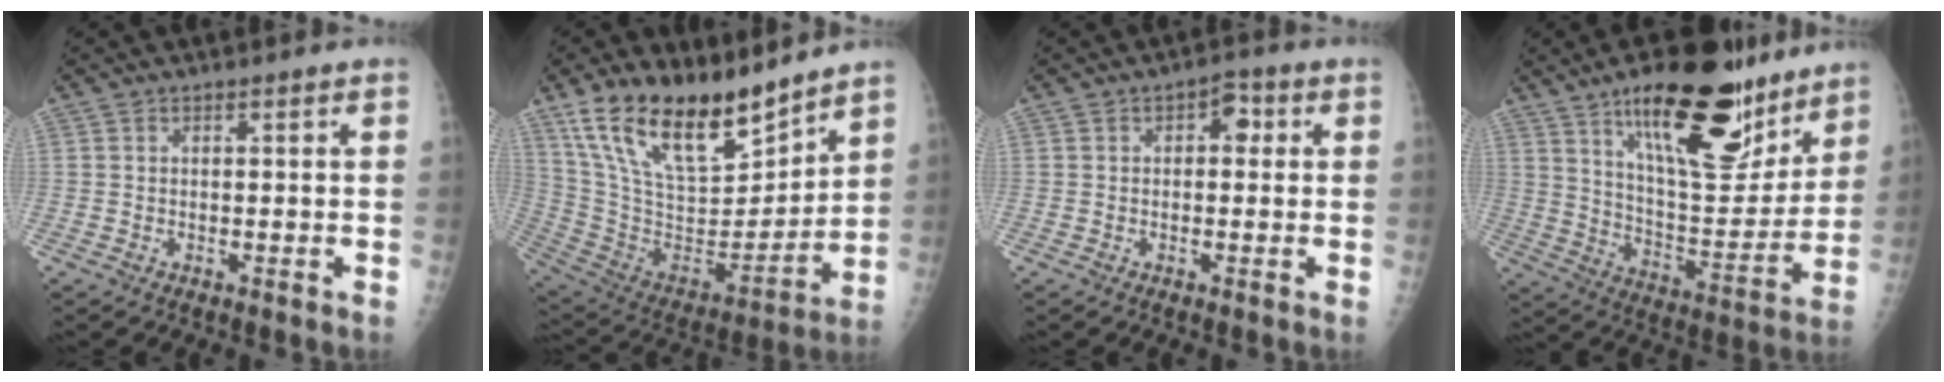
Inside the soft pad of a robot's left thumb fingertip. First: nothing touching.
{"total": 22.6, "force": [16.8, 8.5, 12.5], "torque": [-0.188, -0.082, 0.312]}
{"total": 3.4, "force": [0.7, 2.2, 2.5], "torque": [-0.014, 0.006, 0.002]}
{"total": 25.0, "force": [15.8, 9.1, 17.1], "torque": [-0.213, -0.072, 0.252]}